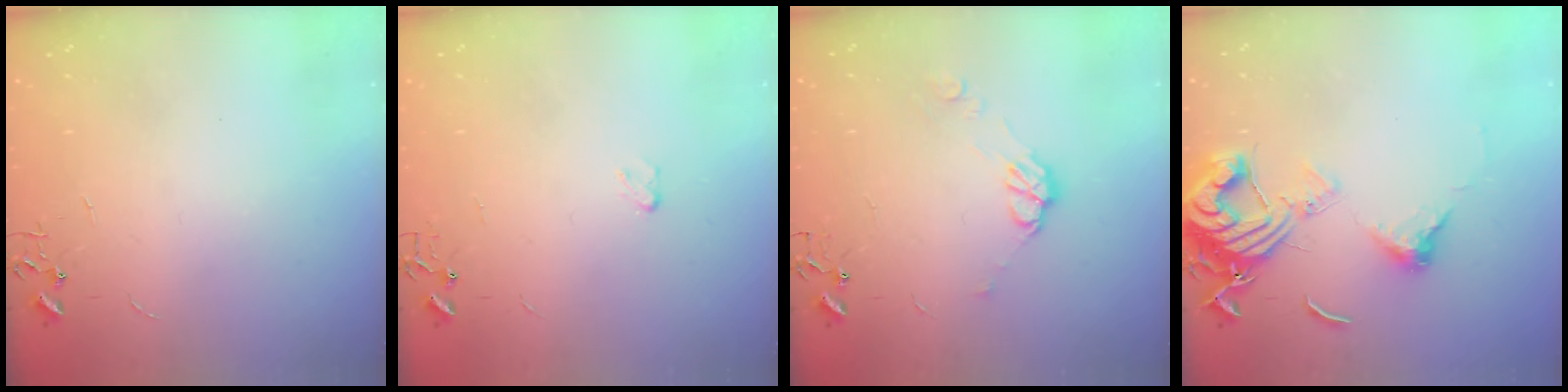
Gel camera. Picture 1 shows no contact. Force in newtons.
{"total": 2.9, "press": 2.8, "slide": 0.4}
{"total": 7.4, "press": 7.4, "slide": 0.7}
{"total": 15.7, "press": 15.6, "slide": 1.7}